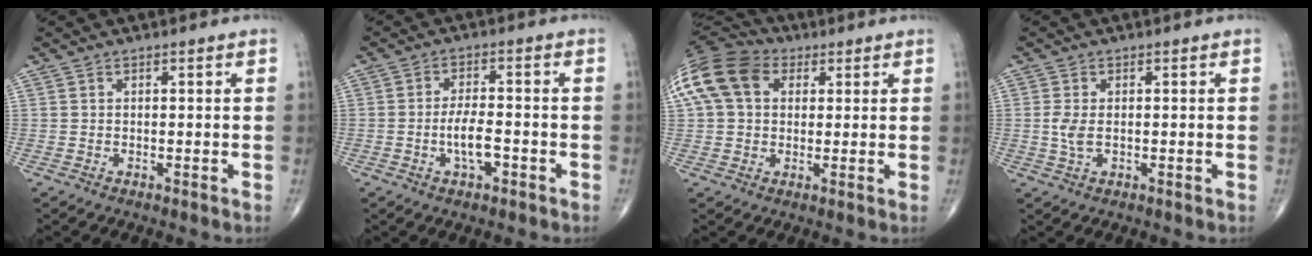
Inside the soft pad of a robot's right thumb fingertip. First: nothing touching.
{"total": 5.3, "force": [-1.8, 2.2, 4.5], "torque": [-0.077, 0.014, -0.032]}
{"total": 17.5, "force": [5.4, 12.8, 10.7], "torque": [-0.240, 0.046, 0.091]}
{"total": 3.1, "force": [-0.1, 1.7, 2.6], "torque": [-0.065, -0.002, -0.001]}